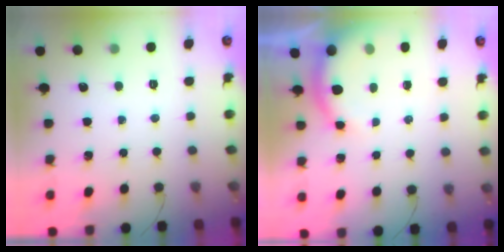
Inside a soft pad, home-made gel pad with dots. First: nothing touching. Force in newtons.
{"total": 5.5, "press": 5.4, "slide": 0.9}